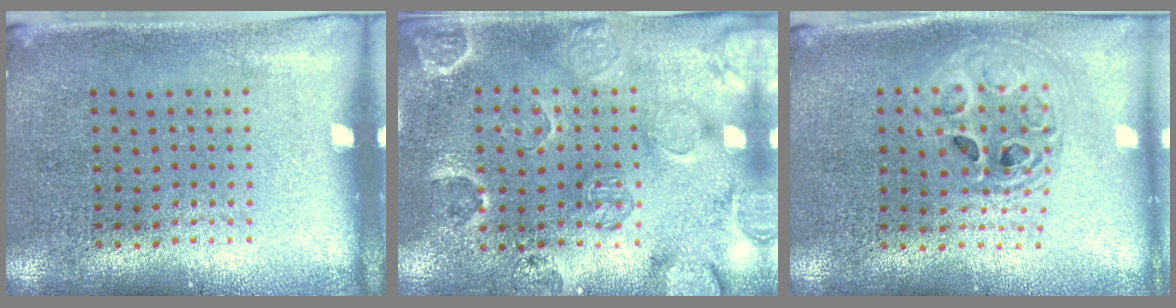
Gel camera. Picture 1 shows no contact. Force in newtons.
{"total": 2.4, "press": 2.1, "slide": 1.3}
{"total": 2.0, "press": 1.6, "slide": 1.2}